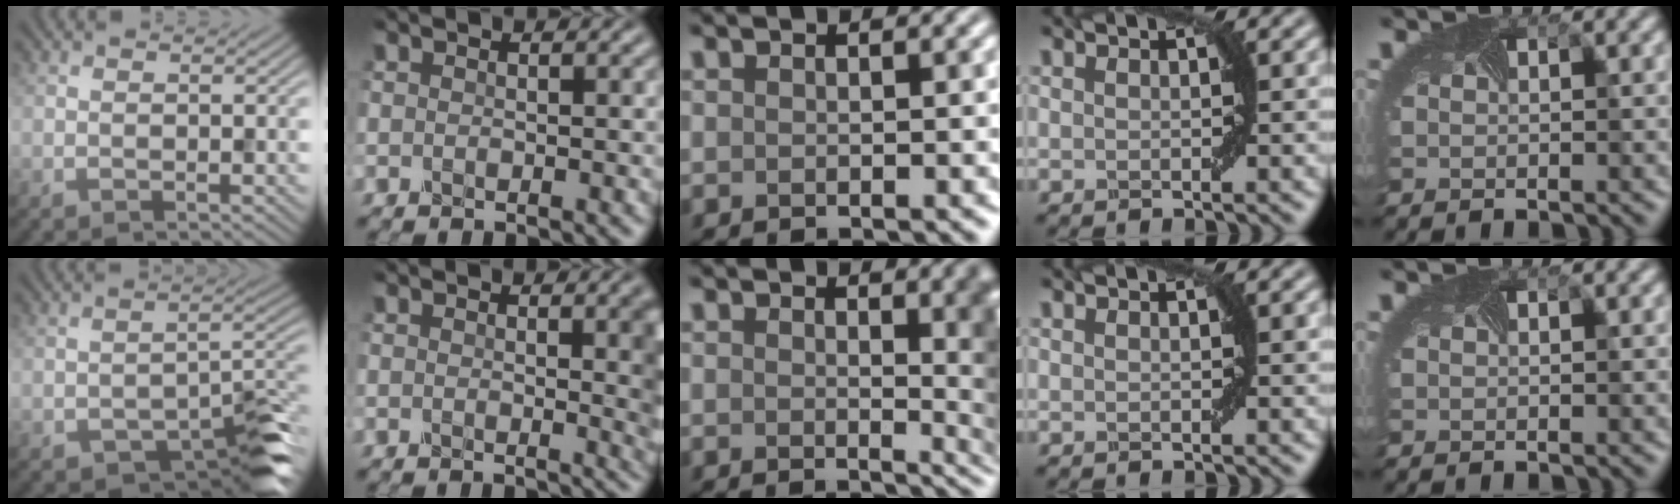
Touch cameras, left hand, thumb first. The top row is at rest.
{"thumb": {"total": 8.2, "force": [-5.1, 3.3, 5.5], "torque": [-0.065, -0.003, -0.082]}, "index": {"total": 4.4, "force": [0.6, 1.3, 4.1], "torque": [-0.031, 0.001, 0.007]}, "middle": {"total": 6.0, "force": [1.1, 2.3, 5.5], "torque": [-0.031, -0.005, 0.019]}}